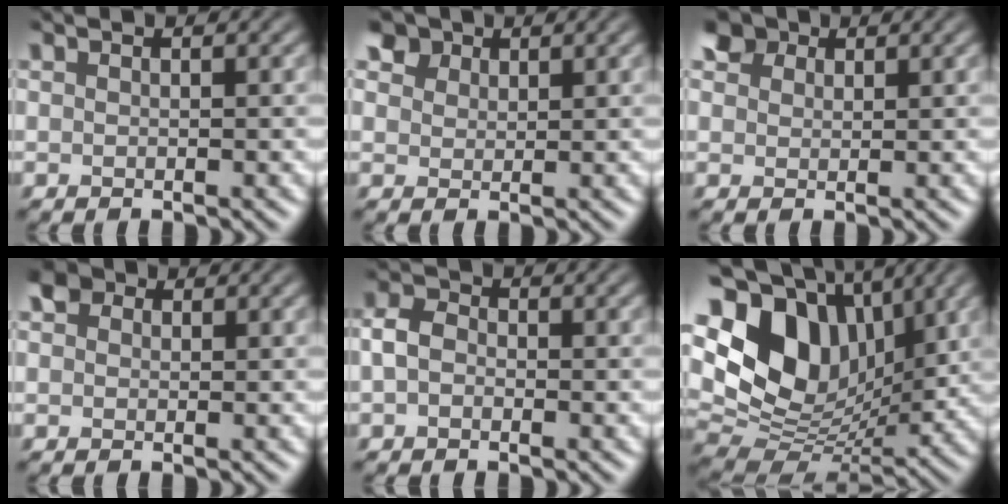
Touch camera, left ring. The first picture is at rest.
{"total": 4.4, "force": [2.8, 2.9, 1.9], "torque": [-0.057, 0.000, 0.046]}
{"total": 3.6, "force": [2.2, 2.3, 1.6], "torque": [-0.042, -0.003, 0.039]}
{"total": 2.7, "force": [1.1, 2.0, 1.4], "torque": [-0.034, 0.005, 0.011]}
{"total": 2.7, "force": [-1.0, 2.0, 1.6], "torque": [-0.030, 0.001, -0.035]}
{"total": 14.4, "force": [3.2, 10.3, 9.6], "torque": [-0.202, 0.006, 0.062]}